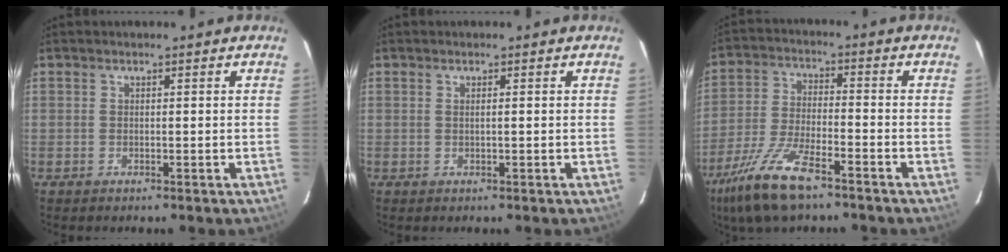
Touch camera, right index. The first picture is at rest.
{"total": 0.7, "force": [0.1, -0.2, 0.6], "torque": [-0.012, 0.002, 0.000]}
{"total": 13.3, "force": [-9.1, 3.8, 8.9], "torque": [-0.196, -0.024, -0.176]}